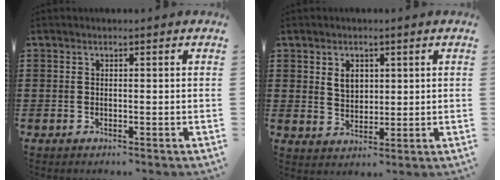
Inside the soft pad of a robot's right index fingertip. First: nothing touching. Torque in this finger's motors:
{"motor_torque": [0.01, 0.01, 0.11, 0.04]}